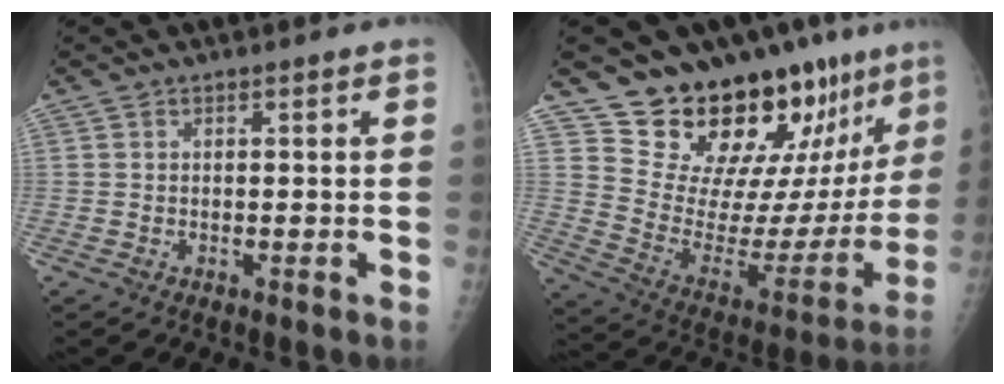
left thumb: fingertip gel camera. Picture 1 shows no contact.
{"total": 22.5, "force": [18.8, 7.3, 10.0], "torque": [-0.097, -0.132, 0.278]}